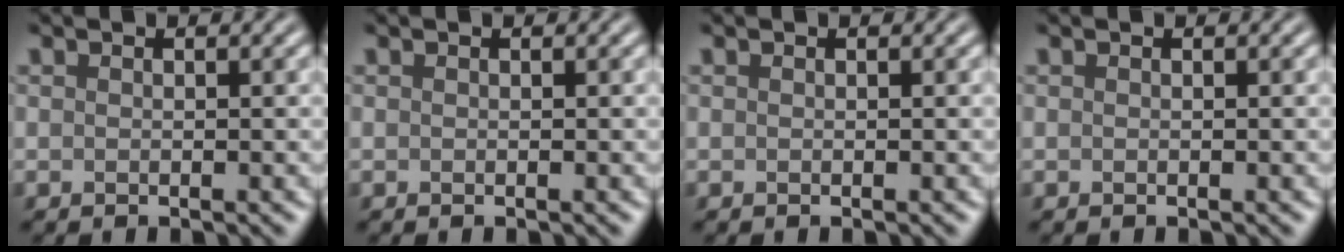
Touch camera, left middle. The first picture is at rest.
{"total": 0.0}
{"total": 0.0}
{"total": 0.0}